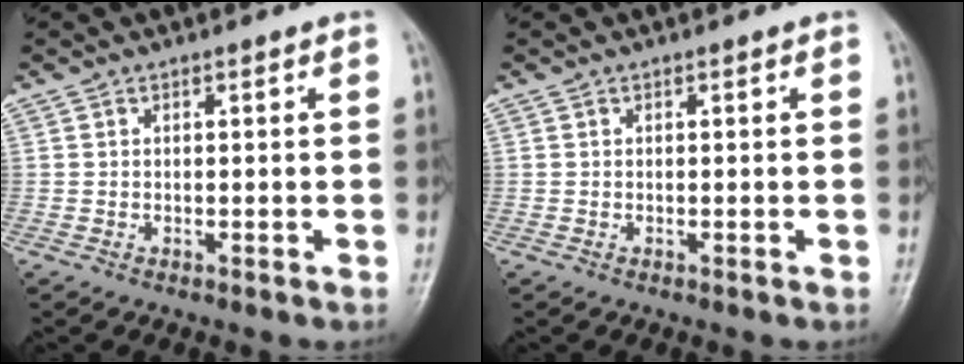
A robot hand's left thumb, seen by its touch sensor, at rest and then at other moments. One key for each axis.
{"total": 0.0}